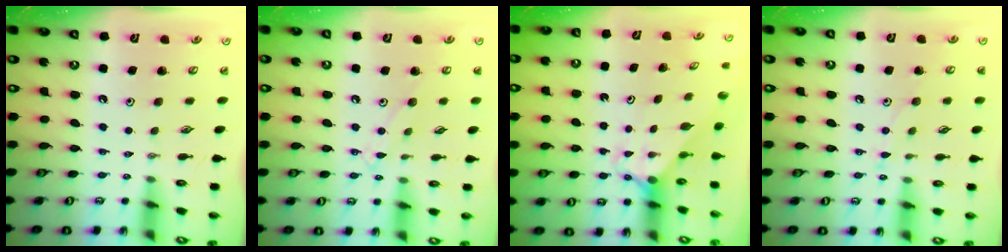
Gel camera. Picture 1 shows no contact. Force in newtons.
{"total": 7.5, "press": 7.4, "slide": 0.6}
{"total": 2.9, "press": 2.9, "slide": 0.0}
{"total": 6.3, "press": 6.3, "slide": 0.4}